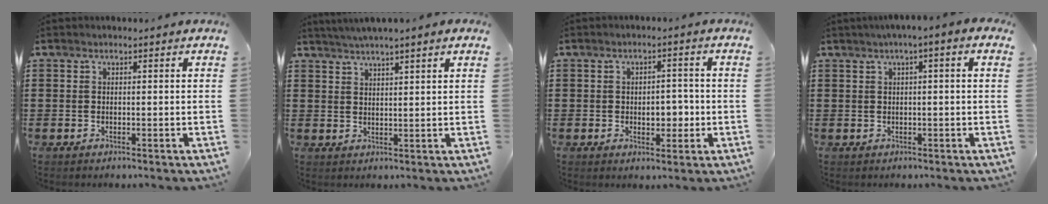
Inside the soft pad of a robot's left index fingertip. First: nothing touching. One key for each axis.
{"total": 2.5, "fx": 2.4, "fy": -0.4, "fz": 0.7, "tx": -0.020, "ty": -0.002, "tz": 0.044}
{"total": 4.4, "fx": -0.7, "fy": 2.5, "fz": 3.6, "tx": -0.053, "ty": 0.000, "tz": -0.020}
{"total": 1.8, "fx": -0.1, "fy": 0.2, "fz": 1.7, "tx": -0.030, "ty": -0.002, "tz": -0.004}